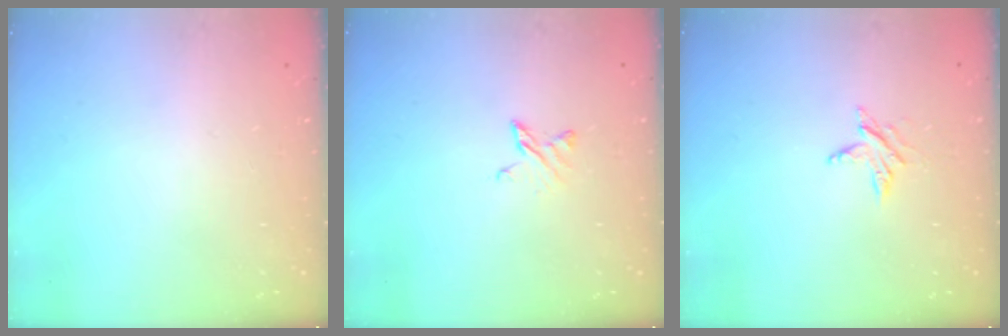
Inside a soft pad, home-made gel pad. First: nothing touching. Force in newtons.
{"total": 3.8, "press": 3.8, "slide": 0.3}
{"total": 3.8, "press": 3.8, "slide": 0.5}